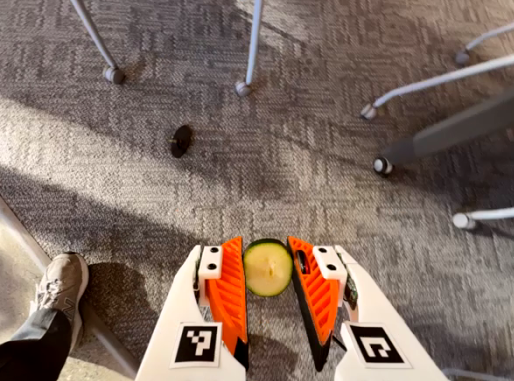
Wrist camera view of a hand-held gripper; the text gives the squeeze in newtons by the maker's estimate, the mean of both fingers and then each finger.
{"total": 8.7, "left": 8.8, "right": 8.5}